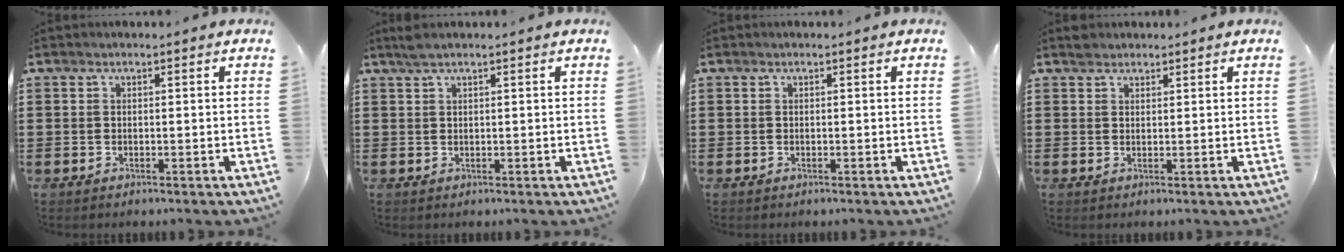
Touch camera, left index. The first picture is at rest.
{"total": 1.5, "force": [1.0, 0.0, 1.2], "torque": [-0.024, 0.000, 0.019]}
{"total": 0.0}
{"total": 1.5, "force": [1.3, 0.7, 0.0], "torque": [-0.005, 0.002, 0.028]}